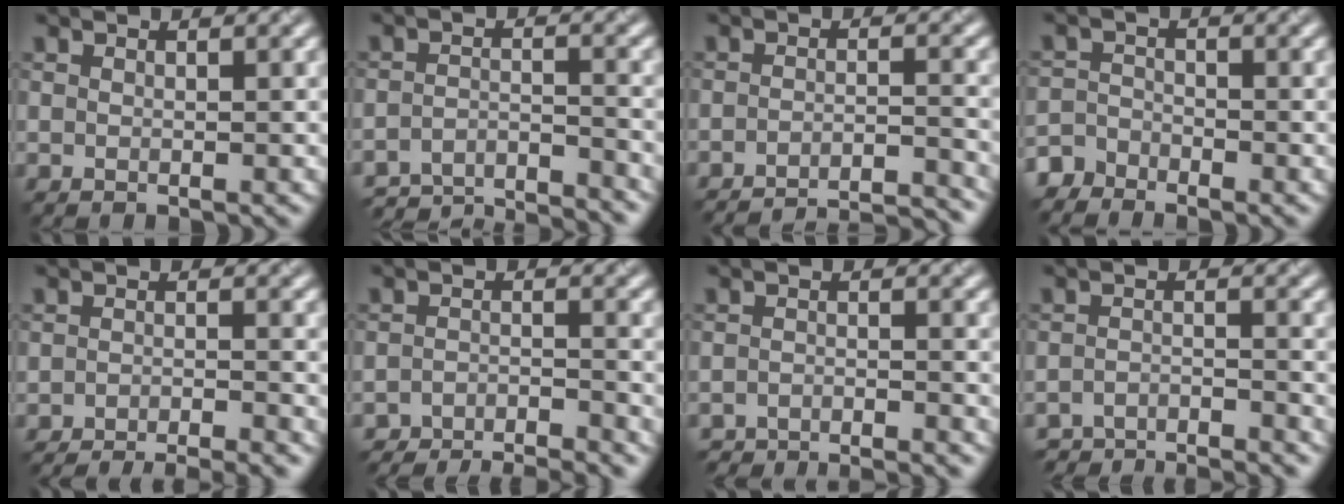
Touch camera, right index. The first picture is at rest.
{"total": 7.5, "force": [-7.0, 1.2, 2.3], "torque": [-0.039, -0.008, -0.118]}
{"total": 13.0, "force": [-12.2, 3.0, 3.4], "torque": [-0.015, 0.010, -0.137]}
{"total": 2.1, "force": [-2.0, 0.7, 0.0], "torque": [-0.003, 0.001, -0.050]}
{"total": 7.1, "force": [-6.6, 1.2, 2.4], "torque": [-0.027, -0.006, -0.091]}
{"total": 6.2, "force": [-6.0, 0.5, 1.4], "torque": [-0.021, -0.007, -0.101]}
{"total": 5.5, "force": [-5.5, 0.3, 0.6], "torque": [-0.009, -0.009, -0.082]}
{"total": 6.0, "force": [-5.9, 0.5, 0.9], "torque": [-0.017, -0.007, -0.098]}